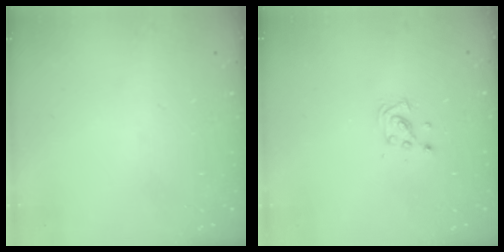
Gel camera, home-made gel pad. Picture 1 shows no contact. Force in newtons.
{"total": 5.0, "press": 4.7, "slide": 1.7}